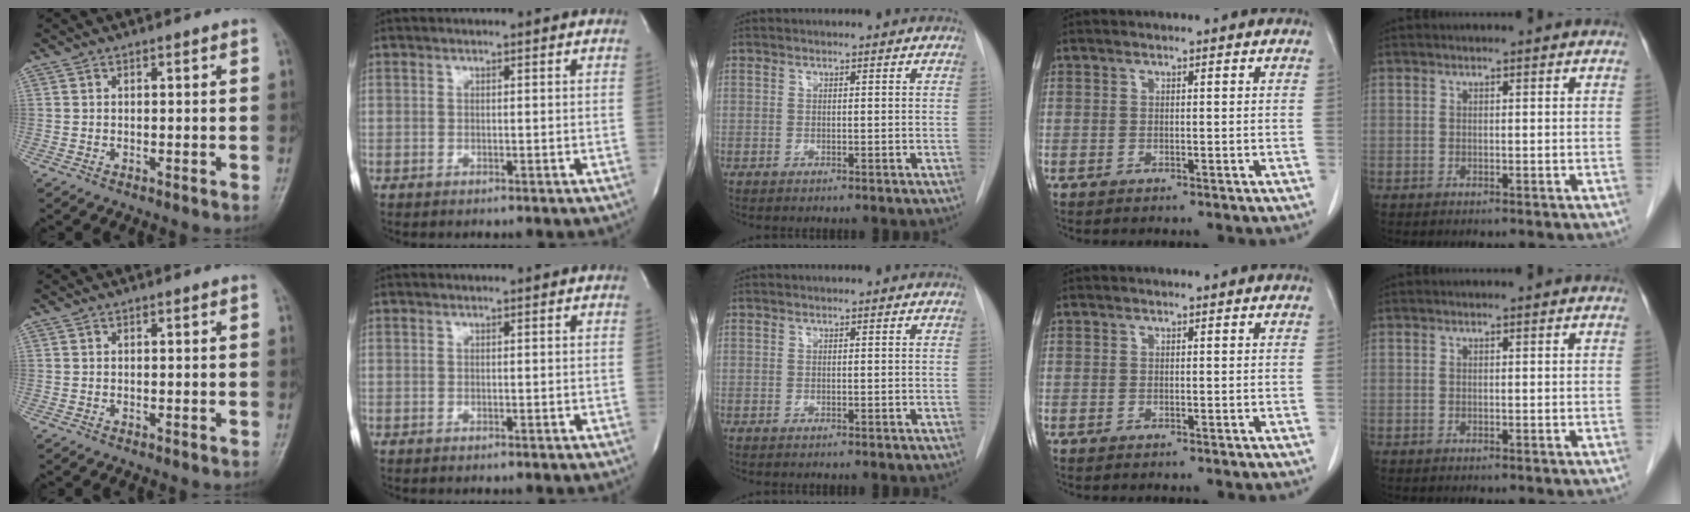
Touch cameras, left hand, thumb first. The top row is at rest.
{}